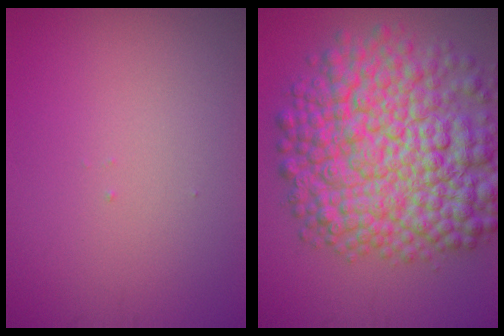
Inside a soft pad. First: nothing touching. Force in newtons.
{"total": 13.7, "press": 13.7, "slide": 0.3}